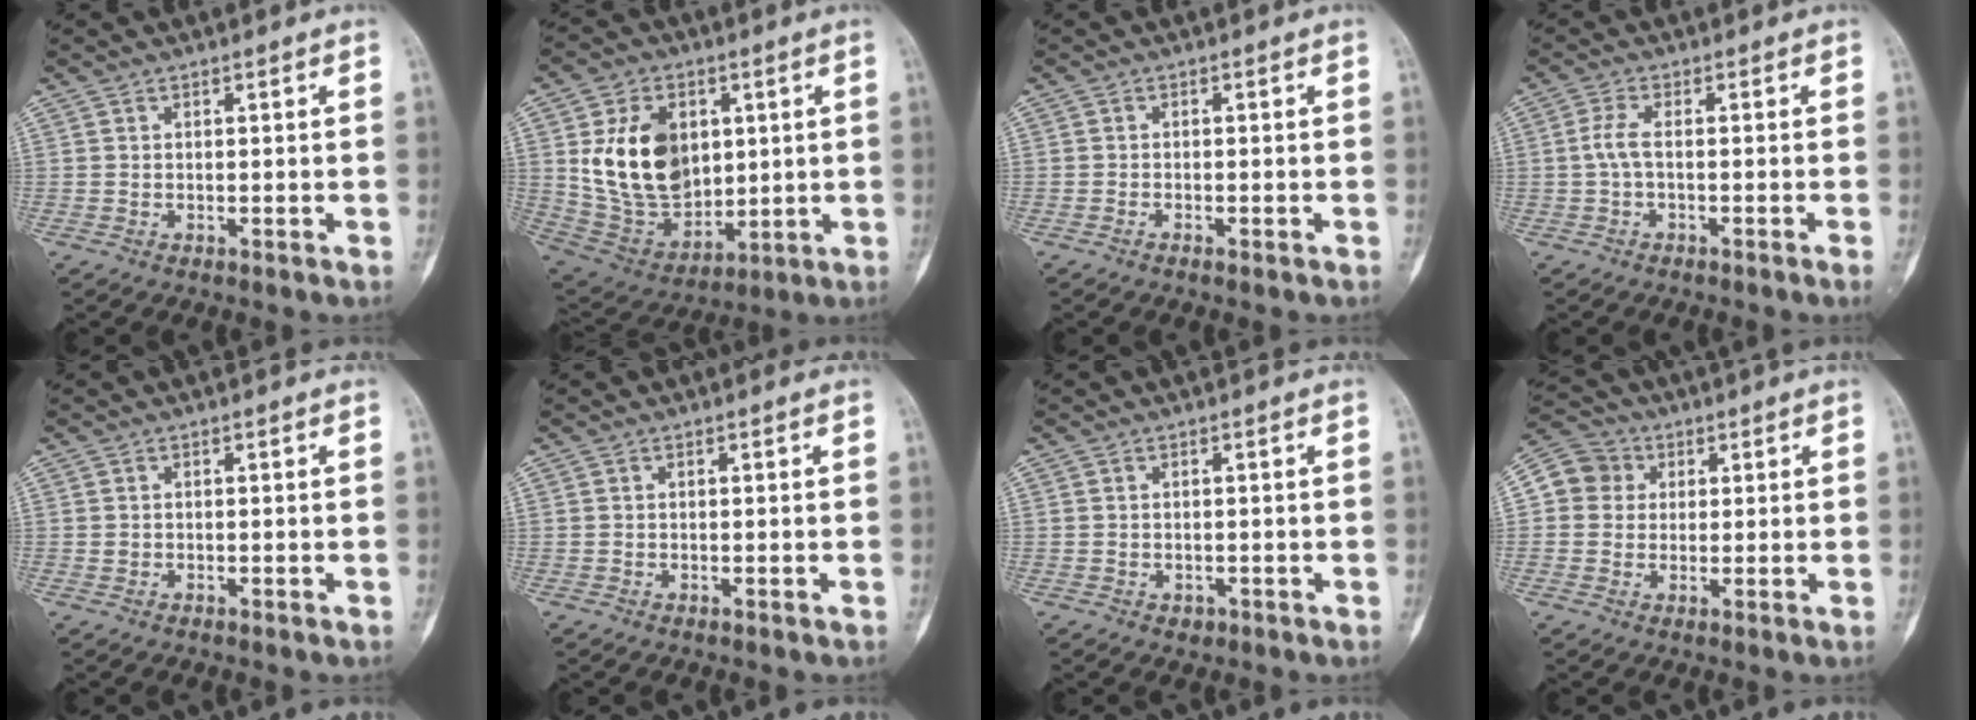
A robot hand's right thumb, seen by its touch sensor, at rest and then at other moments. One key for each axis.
{"total": 18.7, "fx": 3.7, "fy": 13.2, "fz": 12.6, "tx": -0.178, "ty": -0.018, "tz": 0.088}
{"total": 0.7, "fx": -0.5, "fy": 0.4, "fz": 0.4, "tx": -0.007, "ty": 0.004, "tz": -0.010}
{"total": 3.7, "fx": -0.7, "fy": 0.7, "fz": 3.5, "tx": -0.078, "ty": 0.004, "tz": -0.016}
{"total": 0.7, "fx": -0.2, "fy": 0.6, "fz": 0.3, "tx": -0.001, "ty": 0.002, "tz": -0.002}
{"total": 0.0}
{"total": 1.4, "fx": -0.5, "fy": 1.2, "fz": 0.5, "tx": 0.002, "ty": 0.005, "tz": -0.003}
{"total": 8.3, "fx": 1.4, "fy": 7.7, "fz": 2.6, "tx": -0.028, "ty": 0.013, "tz": 0.015}